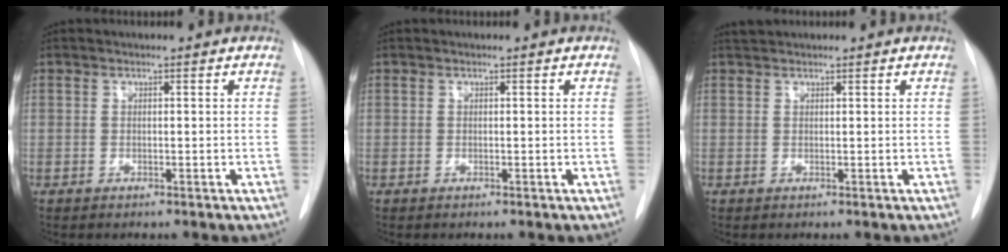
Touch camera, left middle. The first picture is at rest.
{"total": 0.0}
{"total": 1.2, "force": [1.2, 0.2, 0.2], "torque": [-0.011, 0.013, 0.026]}